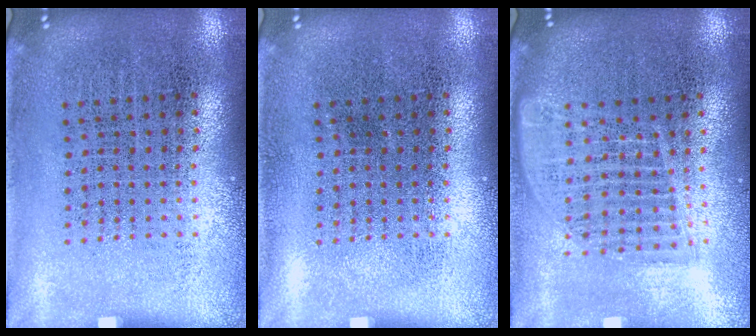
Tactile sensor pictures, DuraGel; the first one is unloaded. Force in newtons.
{"total": 0.0}
{"total": 1.6, "press": 1.5, "slide": 0.7}